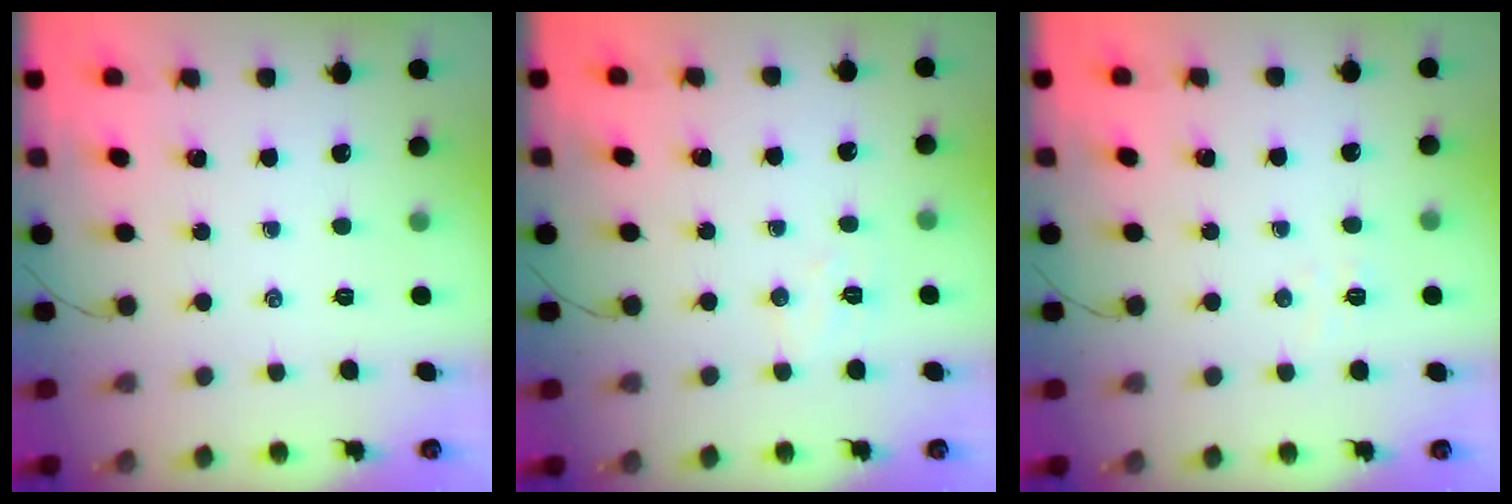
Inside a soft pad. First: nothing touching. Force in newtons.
{"total": 5.2, "press": 5.1, "slide": 1.1}
{"total": 3.7, "press": 3.7, "slide": 0.8}